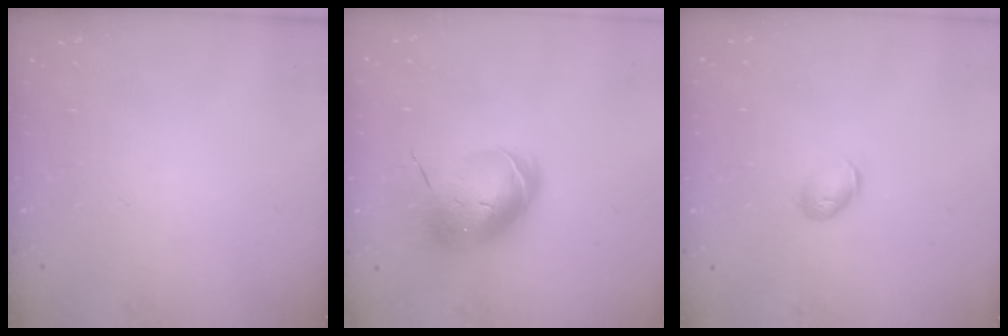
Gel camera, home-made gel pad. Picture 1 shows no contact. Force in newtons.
{"total": 10.8, "press": 10.5, "slide": 2.2}
{"total": 5.8, "press": 5.7, "slide": 0.9}